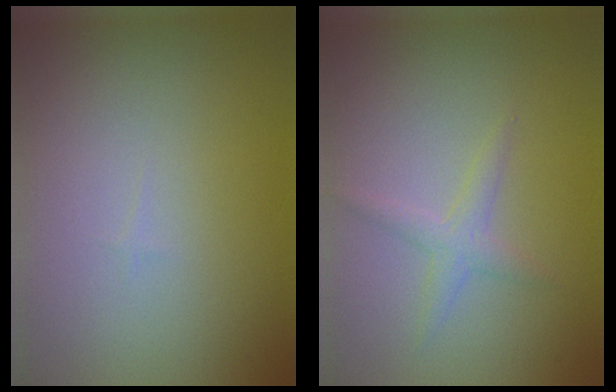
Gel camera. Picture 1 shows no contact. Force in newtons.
{"total": 1.5, "press": 1.5, "slide": 0.1}